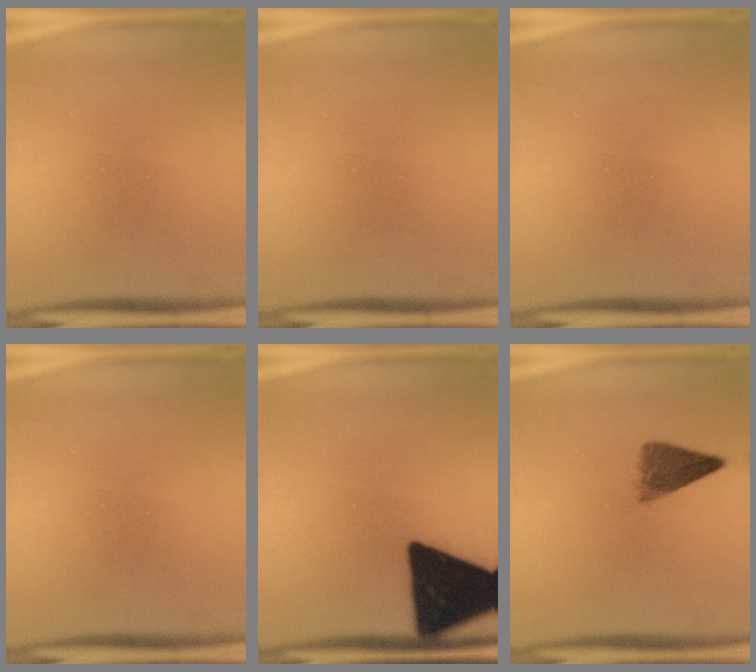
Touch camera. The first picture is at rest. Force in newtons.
{"total": 0.0}
{"total": 0.0}
{"total": 0.0}
{"total": 18.0}
{"total": 4.5}